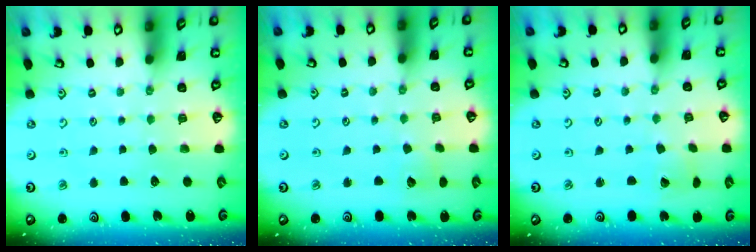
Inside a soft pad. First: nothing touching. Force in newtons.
{"total": 3.5, "press": 3.5, "slide": 0.4}
{"total": 1.7, "press": 1.7, "slide": 0.1}